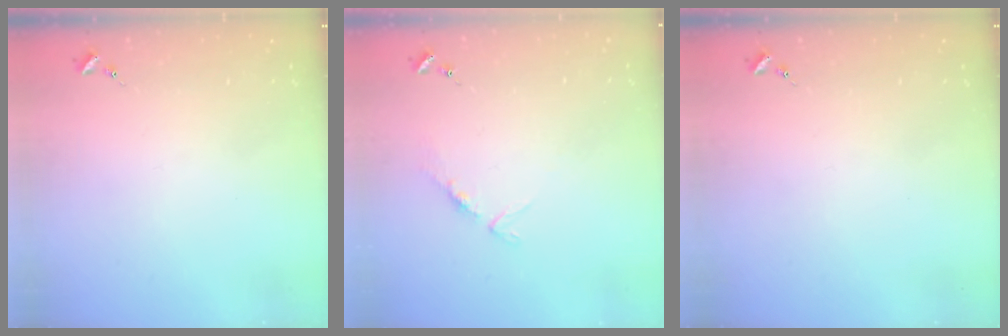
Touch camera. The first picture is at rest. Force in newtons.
{"total": 5.9, "press": 5.9, "slide": 0.5}
{"total": 0.0}